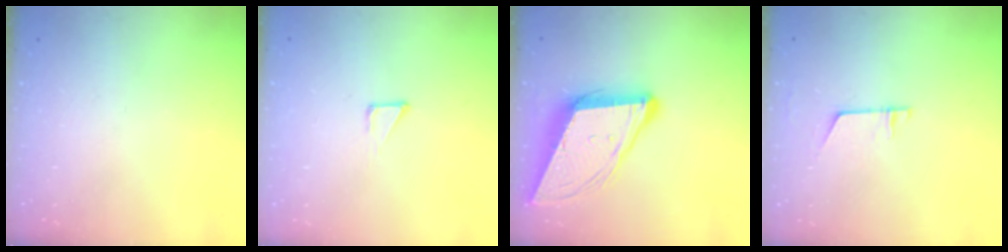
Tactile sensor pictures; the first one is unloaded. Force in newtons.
{"total": 2.7, "press": 2.7, "slide": 0.3}
{"total": 13.2, "press": 12.6, "slide": 4.0}
{"total": 5.0, "press": 5.0, "slide": 0.4}